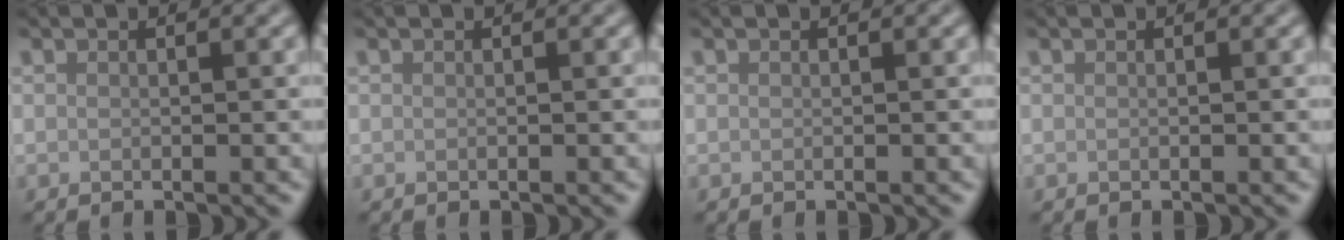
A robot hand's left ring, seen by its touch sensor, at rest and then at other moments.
{"total": 0.0}
{"total": 0.0}
{"total": 0.0}